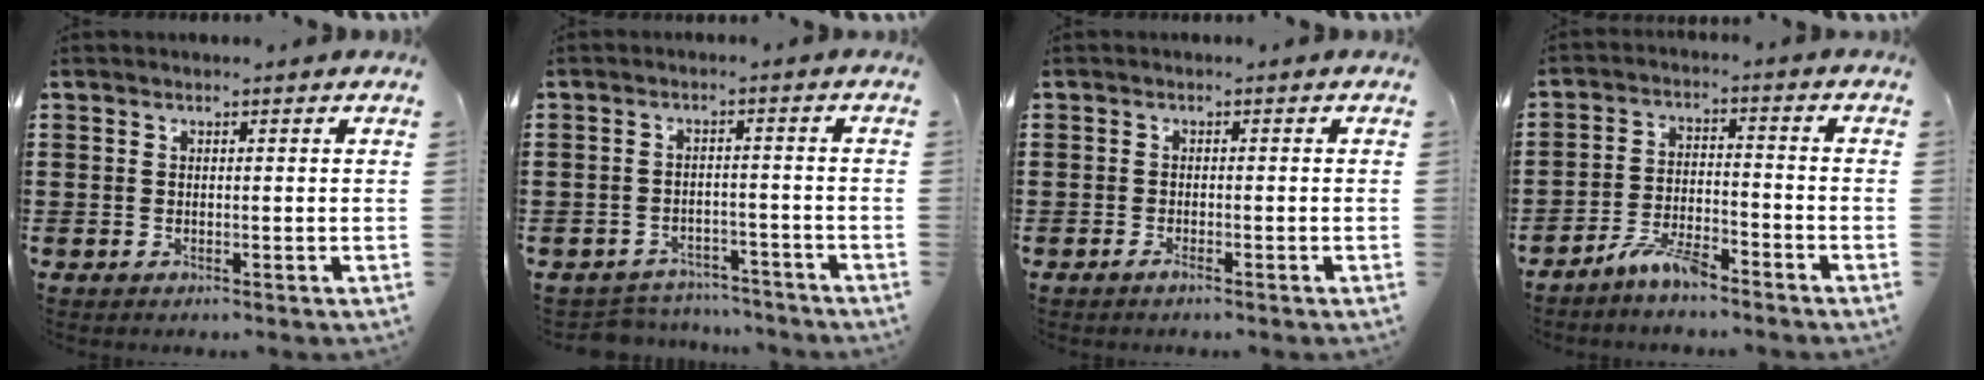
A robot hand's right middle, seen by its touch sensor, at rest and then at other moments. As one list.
[{"total": 3.9, "force": [-3.8, 0.7, -0.2], "torque": [-0.004, 0.004, -0.082]}, {"total": 1.0, "force": [-0.7, 0.0, 0.7], "torque": [-0.017, -0.006, -0.010]}, {"total": 5.4, "force": [-4.7, 0.9, 2.5], "torque": [-0.063, -0.001, -0.094]}]